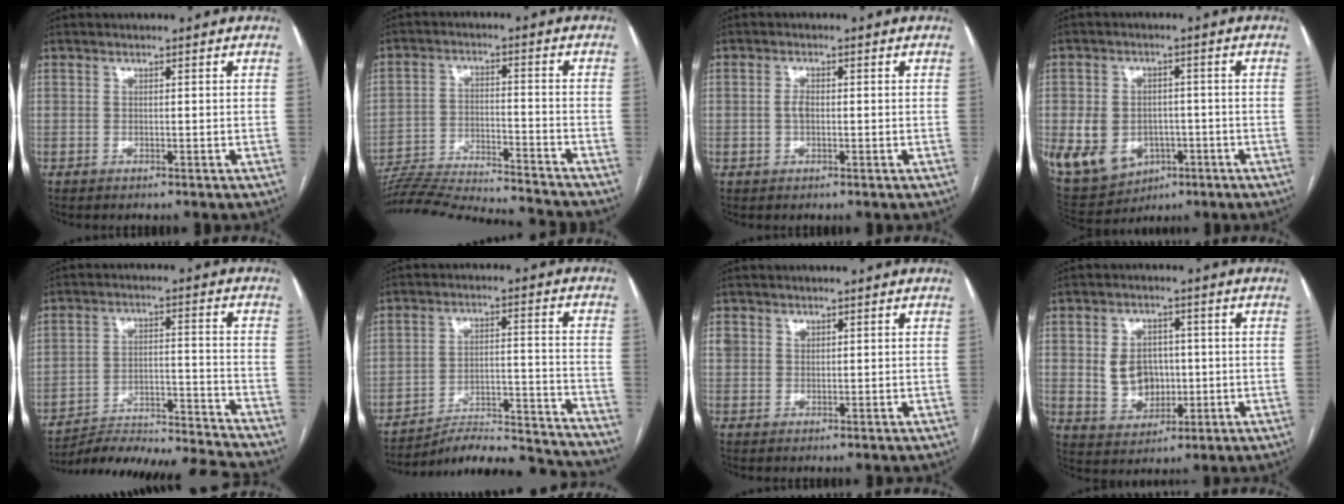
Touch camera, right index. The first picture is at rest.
{"total": 21.4, "force": [-20.3, 0.8, 6.8], "torque": [-0.134, -0.024, -0.303]}
{"total": 1.8, "force": [-0.1, 0.9, 1.5], "torque": [-0.029, 0.003, -0.003]}
{"total": 15.6, "force": [-4.7, 12.3, 8.3], "torque": [-0.196, 0.010, -0.053]}
{"total": 17.9, "force": [-17.4, -0.6, 4.2], "torque": [-0.079, -0.001, -0.264]}
{"total": 23.0, "force": [-22.1, 1.5, 6.1], "torque": [-0.063, 0.003, -0.302]}
{"total": 3.2, "force": [1.3, 2.8, 1.1], "torque": [-0.027, 0.013, 0.032]}
{"total": 7.6, "force": [0.4, 5.9, 4.7], "torque": [-0.089, 0.010, 0.019]}